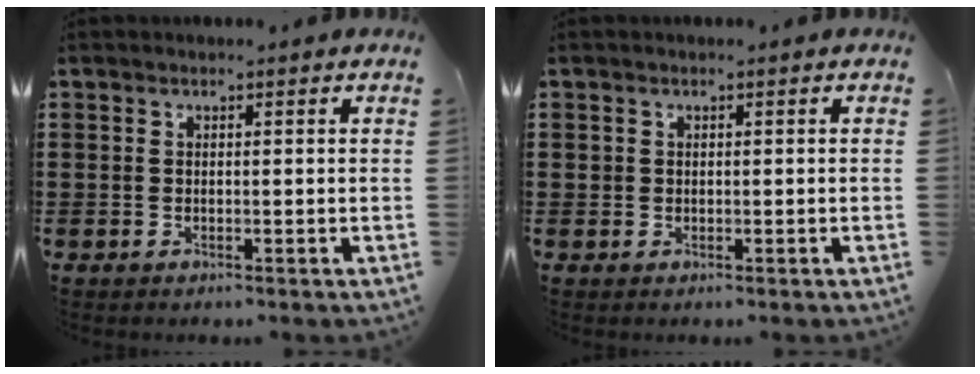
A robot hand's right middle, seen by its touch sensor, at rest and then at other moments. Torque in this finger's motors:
{"motor_torque": [-1.86, 0.28, -0.16, -0.04]}